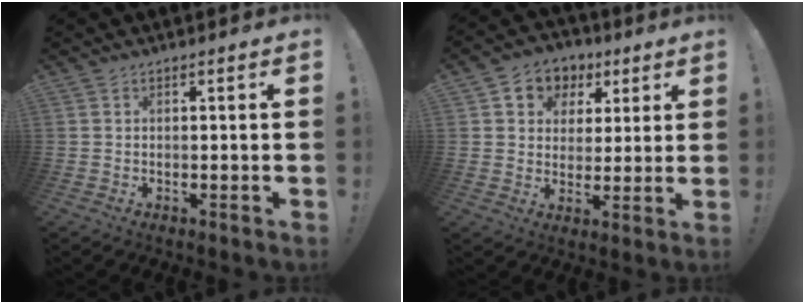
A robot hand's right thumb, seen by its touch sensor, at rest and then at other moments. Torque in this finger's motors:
{"motor_torque": [0.96, 1.69, 0.54, 0.34, 0.01]}